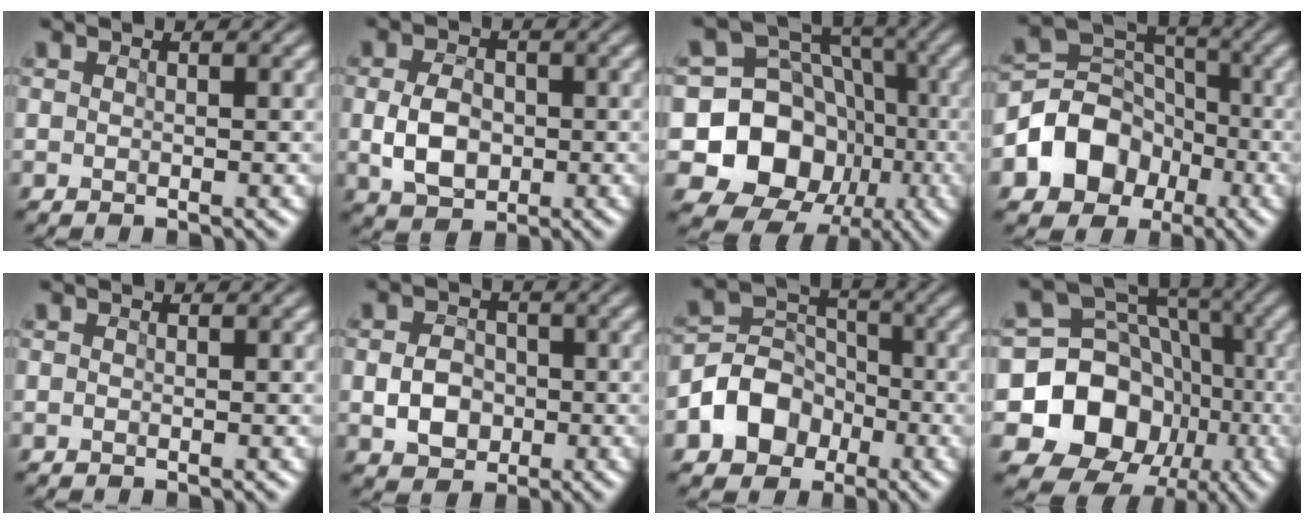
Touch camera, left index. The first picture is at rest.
{"total": 4.0, "force": [-0.6, 2.7, 2.8], "torque": [-0.065, 0.000, -0.003]}
{"total": 11.8, "force": [-2.5, 10.1, 5.5], "torque": [-0.111, -0.003, -0.061]}
{"total": 7.0, "force": [-2.9, 5.4, 3.3], "torque": [-0.045, 0.009, -0.055]}
{"total": 0.0}
{"total": 3.3, "force": [-0.8, 2.5, 1.9], "torque": [-0.037, 0.004, -0.007]}
{"total": 5.7, "force": [-2.7, 4.3, 2.6], "torque": [-0.040, 0.010, -0.049]}
{"total": 12.4, "force": [-2.9, 10.3, 6.1], "torque": [-0.122, -0.005, -0.057]}